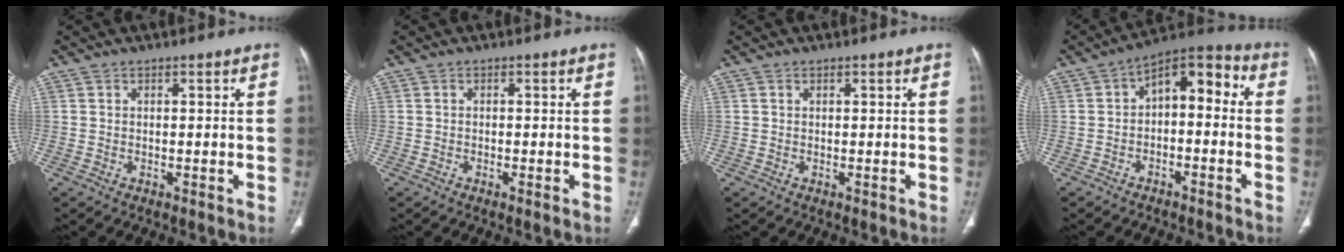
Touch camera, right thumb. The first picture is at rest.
{"total": 0.9, "force": [-0.3, 0.1, 0.8], "torque": [-0.020, -0.002, -0.008]}
{"total": 0.0}
{"total": 9.7, "force": [-0.6, 5.7, 7.8], "torque": [-0.078, 0.049, -0.022]}